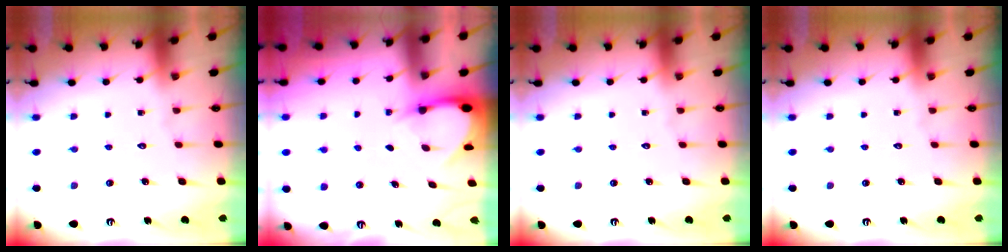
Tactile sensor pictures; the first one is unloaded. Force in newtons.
{"total": 3.6, "press": 3.6, "slide": 0.2}
{"total": 0.0}
{"total": 0.0}